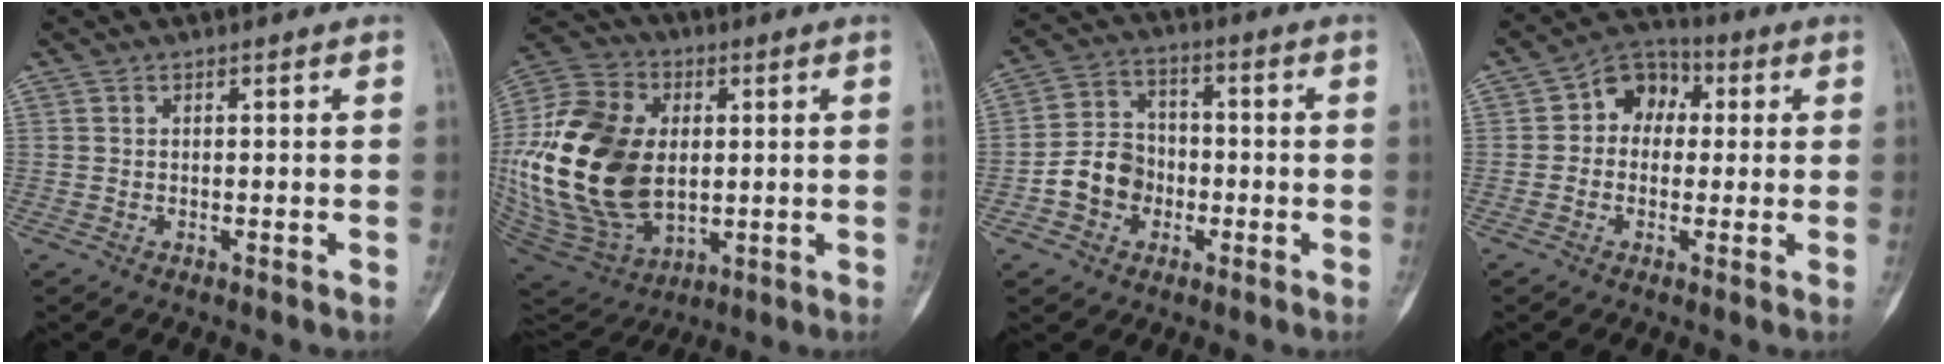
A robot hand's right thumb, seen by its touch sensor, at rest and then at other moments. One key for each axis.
{"total": 28.4, "fx": 0.8, "fy": 19.0, "fz": 21.1, "tx": -0.431, "ty": -0.011, "tz": 0.030}
{"total": 8.7, "fx": -2.6, "fy": 7.4, "fz": 3.9, "tx": -0.041, "ty": 0.033, "tz": -0.053}
{"total": 8.4, "fx": 1.1, "fy": 6.7, "fz": 4.9, "tx": -0.033, "ty": 0.023, "tz": 0.002}